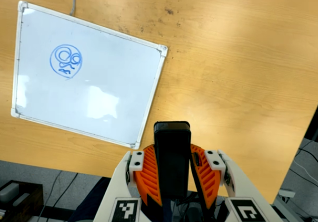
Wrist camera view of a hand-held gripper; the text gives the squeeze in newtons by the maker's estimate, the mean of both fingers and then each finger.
{"total": 9.5, "left": 7.5, "right": 11.4}